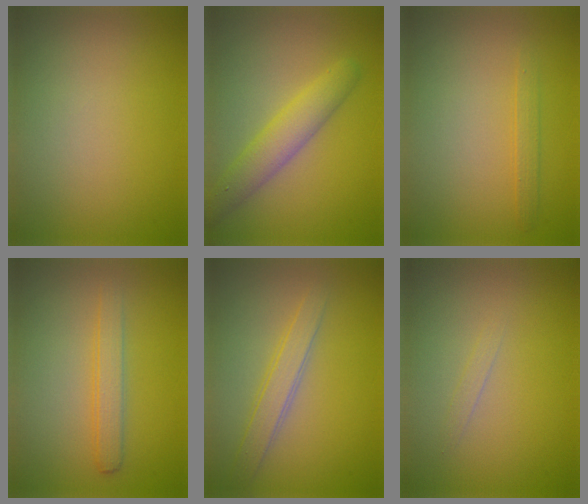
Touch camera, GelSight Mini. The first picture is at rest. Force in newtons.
{"total": 3.6, "press": 3.6, "slide": 0.0}
{"total": 1.1, "press": 1.1, "slide": 0.1}
{"total": 2.1, "press": 2.1, "slide": 0.1}
{"total": 2.4, "press": 2.4, "slide": 0.0}
{"total": 0.6, "press": 0.6, "slide": 0.0}